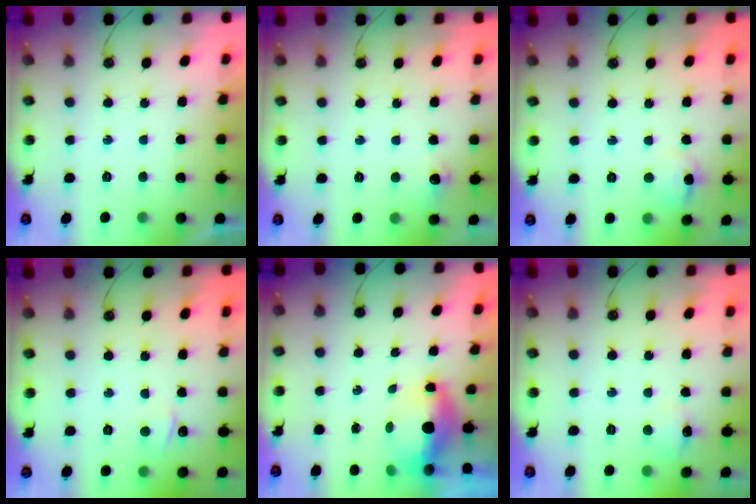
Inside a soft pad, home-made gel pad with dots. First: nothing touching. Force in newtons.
{"total": 5.9, "press": 5.9, "slide": 0.8}
{"total": 7.2, "press": 7.1, "slide": 0.7}
{"total": 2.4, "press": 2.4, "slide": 0.4}
{"total": 5.6, "press": 5.6, "slide": 0.7}
{"total": 6.4, "press": 6.2, "slide": 1.7}